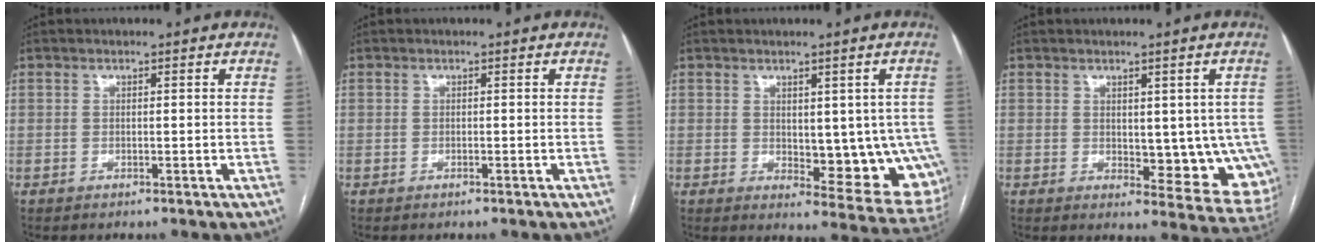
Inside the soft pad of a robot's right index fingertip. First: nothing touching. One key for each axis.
{"total": 0.0}
{"total": 11.9, "fx": -0.5, "fy": 5.2, "fz": 10.7, "tx": -0.102, "ty": -0.006, "tz": 0.006}
{"total": 10.5, "fx": -0.2, "fy": 5.0, "fz": 9.2, "tx": -0.092, "ty": -0.011, "tz": 0.005}